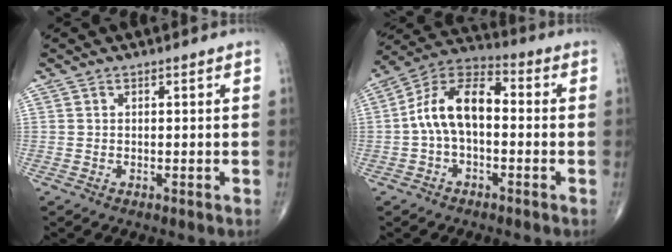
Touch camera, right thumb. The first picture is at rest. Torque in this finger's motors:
{"motor_torque": [0.35, 0.30, 0.75, -0.45, 0.36]}